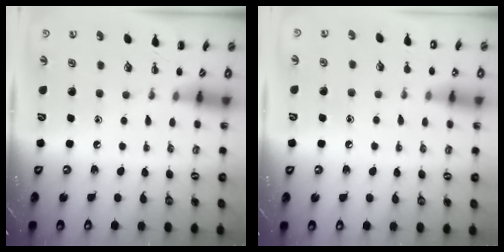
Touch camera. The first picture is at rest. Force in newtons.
{"total": 6.4, "press": 6.2, "slide": 1.6}